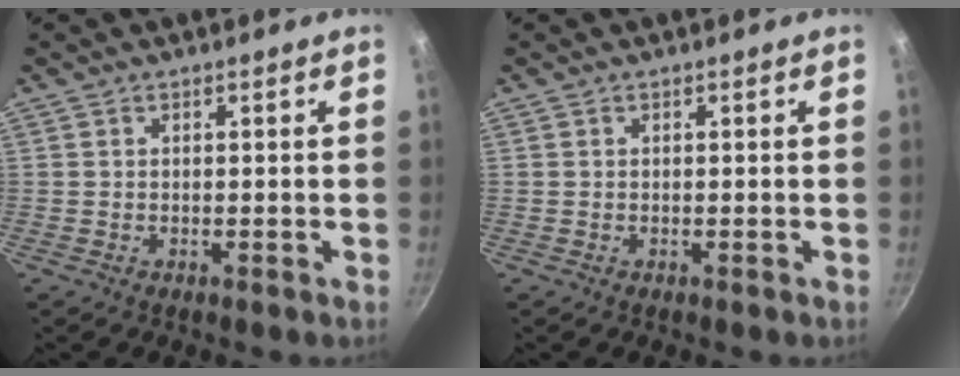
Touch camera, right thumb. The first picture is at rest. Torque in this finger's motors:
{"motor_torque": [0.05, 0.05, 0.00, 0.00, 0.01]}